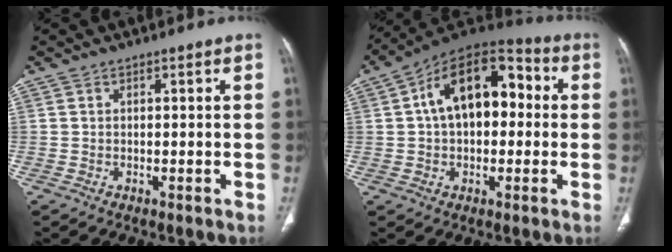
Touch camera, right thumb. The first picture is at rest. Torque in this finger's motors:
{"motor_torque": [-0.90, 1.97, 0.57, -0.12, 0.24]}